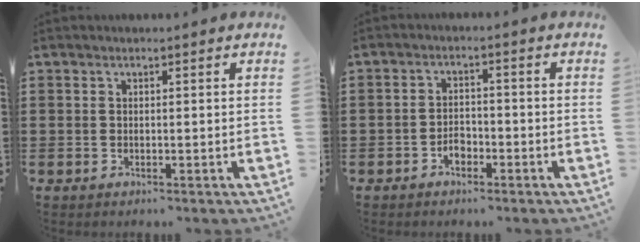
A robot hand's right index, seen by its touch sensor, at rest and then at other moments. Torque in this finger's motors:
{"motor_torque": [2.14, 0.00, 0.03, -0.01]}